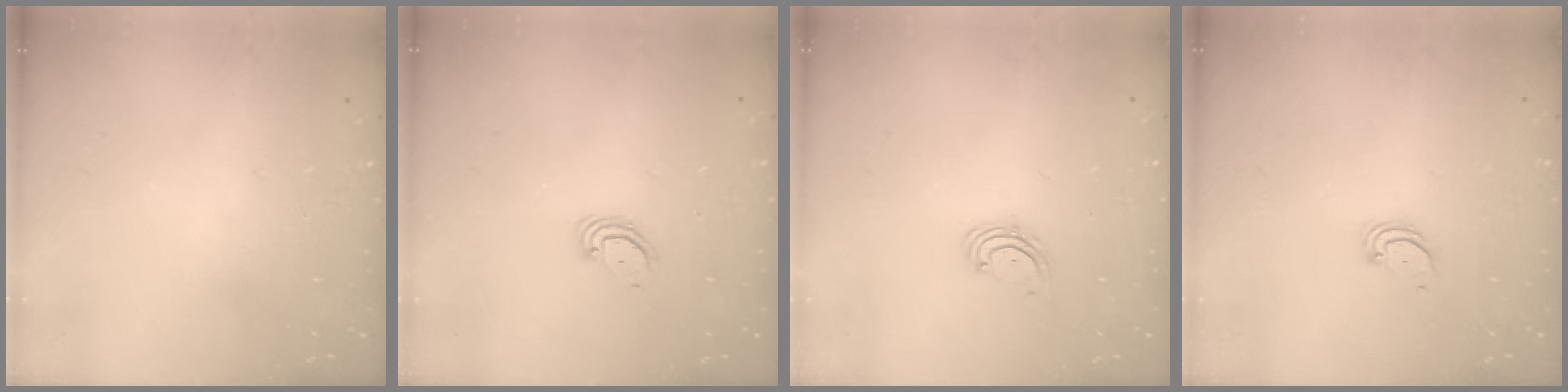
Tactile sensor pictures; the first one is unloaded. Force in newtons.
{"total": 3.6, "press": 3.6, "slide": 0.2}
{"total": 2.0, "press": 2.0, "slide": 0.4}
{"total": 2.0, "press": 2.0, "slide": 0.2}